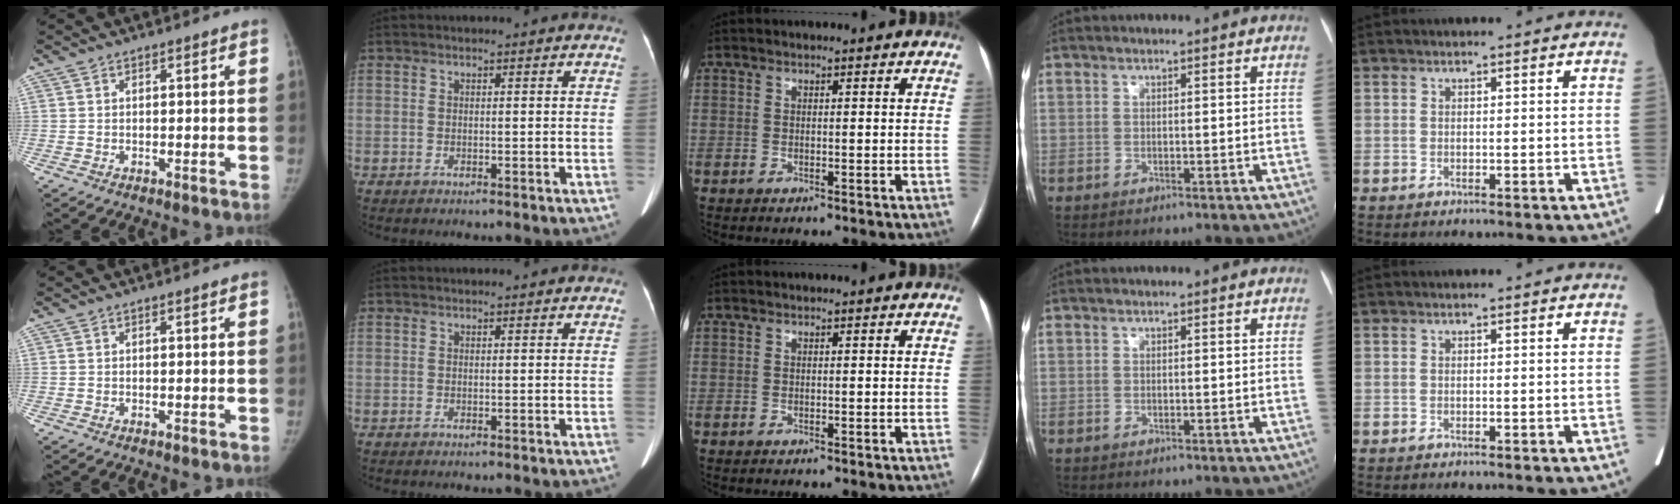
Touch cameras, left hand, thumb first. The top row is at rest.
{}